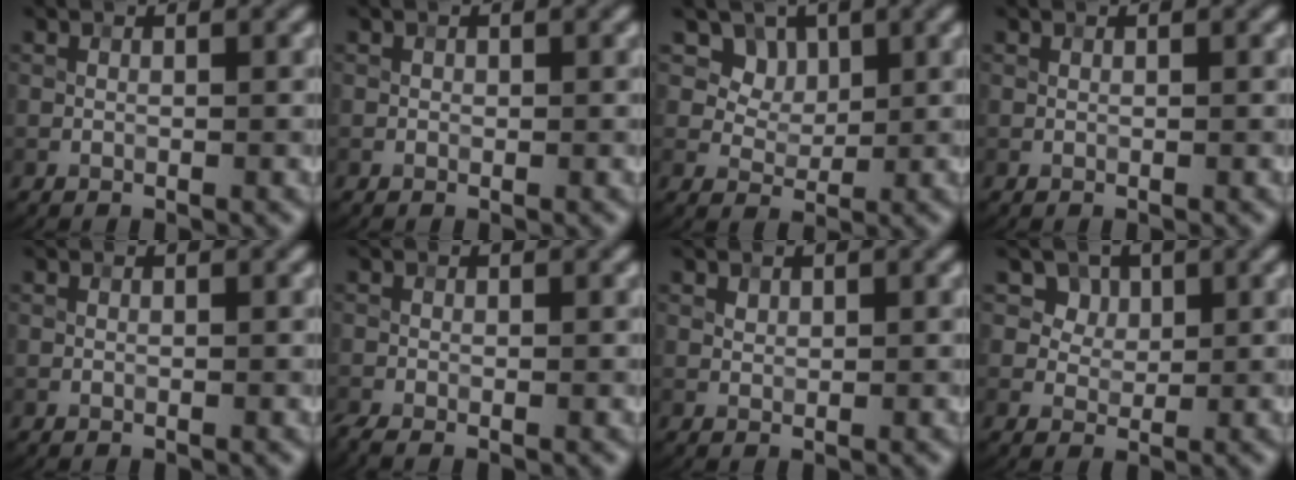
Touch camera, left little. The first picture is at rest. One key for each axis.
{"total": 0.0}
{"total": 5.8, "fx": 3.2, "fy": 4.2, "fz": 2.4, "tx": -0.051, "ty": -0.008, "tz": 0.062}
{"total": 0.0}
{"total": 0.0}
{"total": 1.4, "fx": -1.0, "fy": 0.2, "fz": 0.9, "tx": -0.017, "ty": -0.006, "tz": -0.024}
{"total": 0.6, "fx": 0.5, "fy": 0.4, "fz": 0.2, "tx": -0.004, "ty": -0.001, "tz": 0.010}
{"total": 3.8, "fx": 2.3, "fy": 2.7, "fz": 1.4, "tx": -0.041, "ty": -0.016, "tz": 0.044}